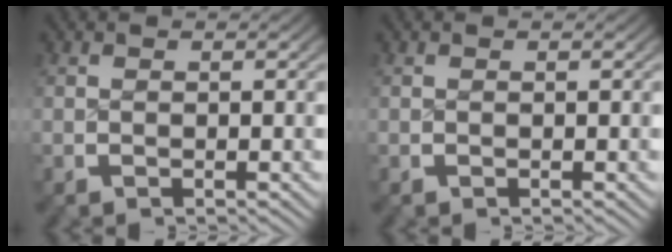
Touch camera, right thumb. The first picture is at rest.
{"total": 0.0}